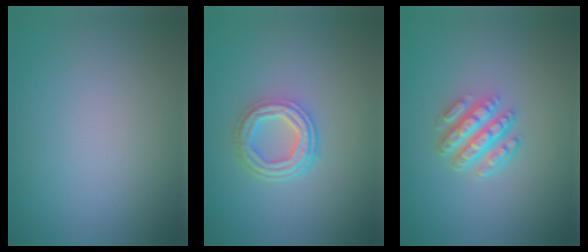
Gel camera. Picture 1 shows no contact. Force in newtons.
{"total": 4.1, "press": 3.0, "slide": 2.8}
{"total": 4.8, "press": 3.5, "slide": 3.3}